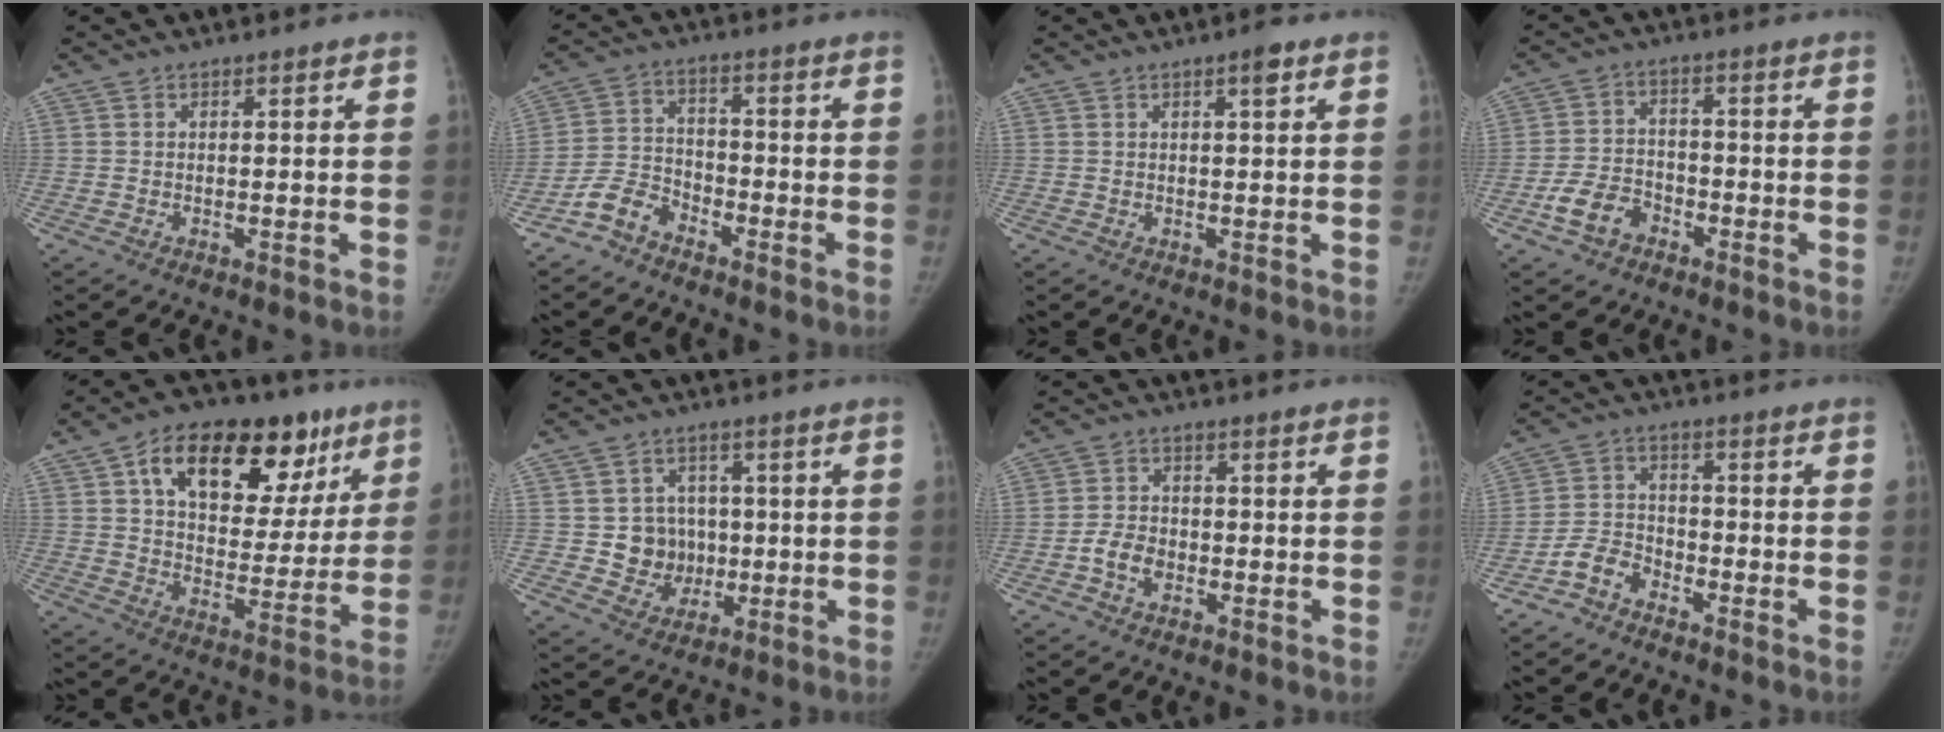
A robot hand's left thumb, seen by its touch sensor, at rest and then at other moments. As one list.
[{"total": 5.9, "force": [-4.6, 3.3, 1.8], "torque": [-0.030, 0.028, -0.100]}, {"total": 2.1, "force": [1.1, 0.5, 1.7], "torque": [-0.023, -0.002, 0.014]}, {"total": 6.8, "force": [-3.7, 4.8, 3.2], "torque": [-0.056, 0.027, -0.066]}, {"total": 24.8, "force": [12.1, 14.1, 16.4], "torque": [-0.202, 0.004, 0.187]}, {"total": 7.9, "force": [-0.1, 7.5, 2.6], "torque": [0.001, 0.010, 0.007]}, {"total": 4.5, "force": [-1.6, 3.3, 2.6], "torque": [-0.039, 0.014, -0.032]}, {"total": 5.1, "force": [-3.7, 3.1, 1.7], "torque": [-0.026, 0.023, -0.079]}]